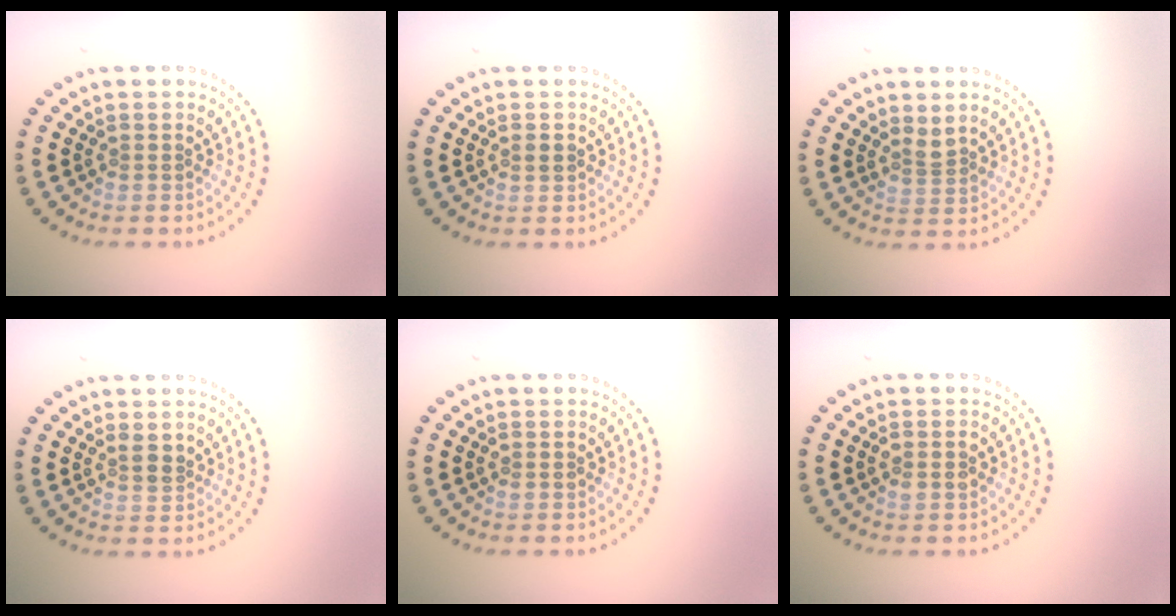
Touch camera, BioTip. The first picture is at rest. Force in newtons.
{"total": 1.2, "press": 1.2, "slide": 0.1}
{"total": 1.4, "press": 1.2, "slide": 0.9}
{"total": 1.6, "press": 1.4, "slide": 0.6}
{"total": 0.9, "press": 0.8, "slide": 0.2}
{"total": 1.2, "press": 1.2, "slide": 0.2}